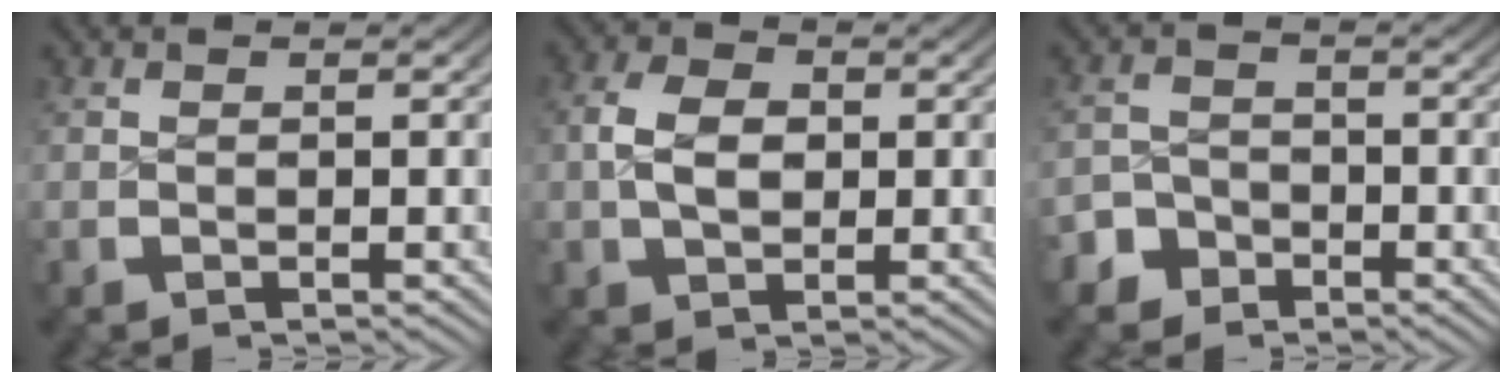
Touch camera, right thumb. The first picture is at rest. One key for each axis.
{"total": 4.1, "fx": 0.2, "fy": 2.8, "fz": 3.0, "tx": -0.052, "ty": -0.008, "tz": 0.010}
{"total": 3.6, "fx": -2.8, "fy": 2.2, "fz": 0.1, "tx": 0.010, "ty": -0.011, "tz": -0.051}